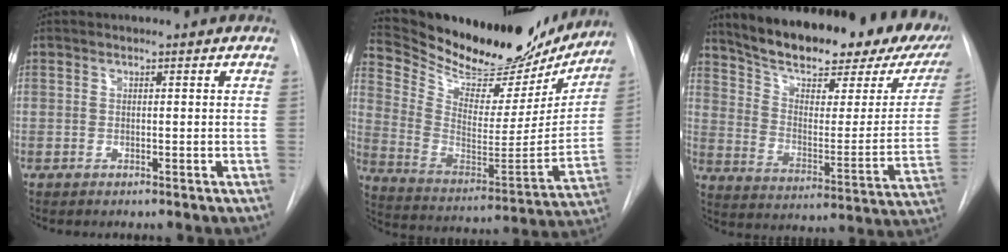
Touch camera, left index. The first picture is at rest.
{"total": 27.4, "force": [24.4, 7.6, 10.0], "torque": [-0.168, -0.044, 0.352]}
{"total": 28.1, "force": [21.6, 8.4, 15.9], "torque": [-0.241, -0.010, 0.285]}